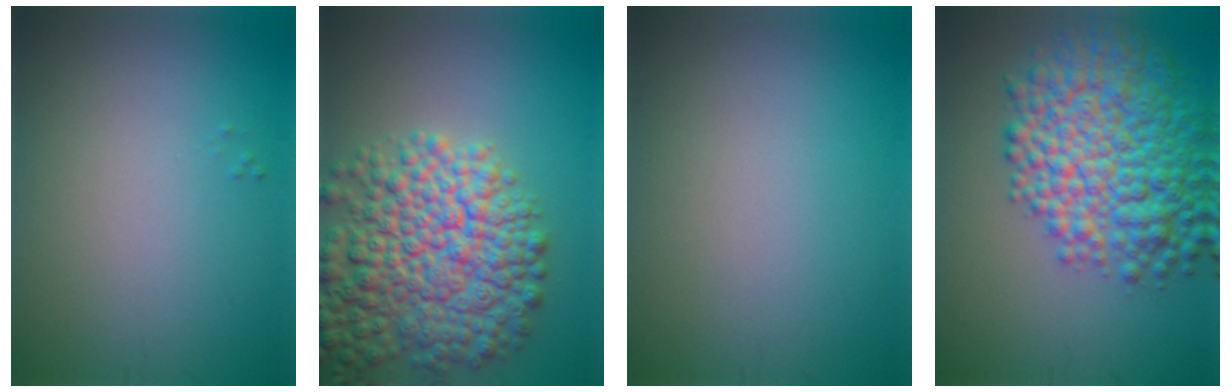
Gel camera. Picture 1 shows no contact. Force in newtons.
{"total": 10.5, "press": 10.5, "slide": 0.5}
{"total": 0.0}
{"total": 10.5, "press": 10.5, "slide": 0.0}